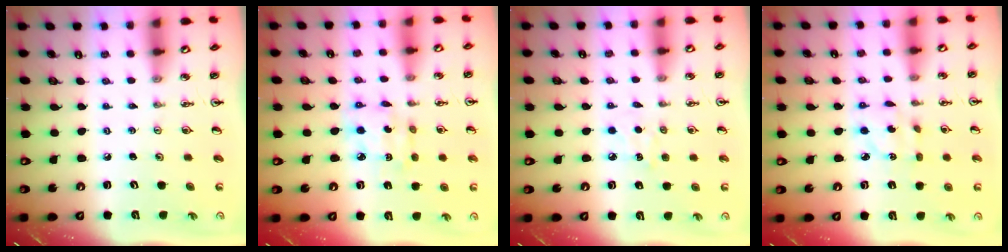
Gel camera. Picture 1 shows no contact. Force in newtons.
{"total": 6.6, "press": 6.6, "slide": 0.4}
{"total": 5.8, "press": 5.8, "slide": 0.6}
{"total": 4.2, "press": 4.2, "slide": 0.3}